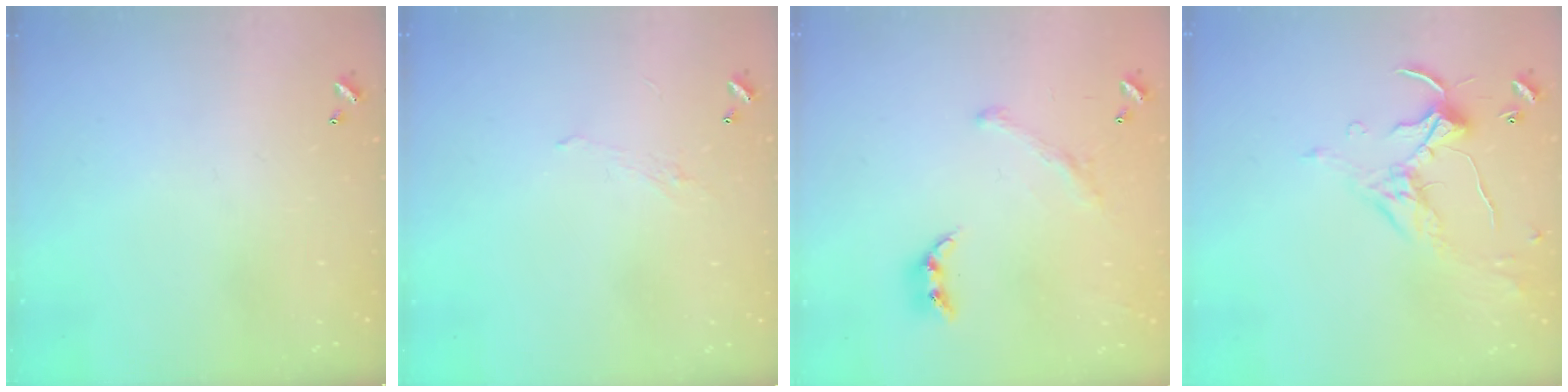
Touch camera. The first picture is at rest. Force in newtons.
{"total": 1.0, "press": 0.8, "slide": 0.6}
{"total": 1.2, "press": 0.6, "slide": 1.0}
{"total": 1.7, "press": 1.5, "slide": 0.9}